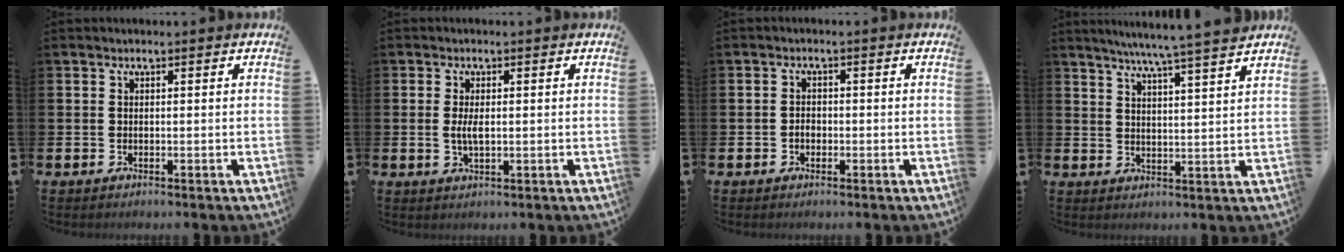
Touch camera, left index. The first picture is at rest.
{"total": 2.6, "force": [0.2, 1.1, 2.4], "torque": [-0.047, 0.003, 0.002]}
{"total": 1.4, "force": [-0.5, 1.1, 0.8], "torque": [-0.016, 0.006, -0.010]}
{"total": 6.4, "force": [5.9, -0.9, 2.2], "torque": [-0.046, -0.038, 0.100]}